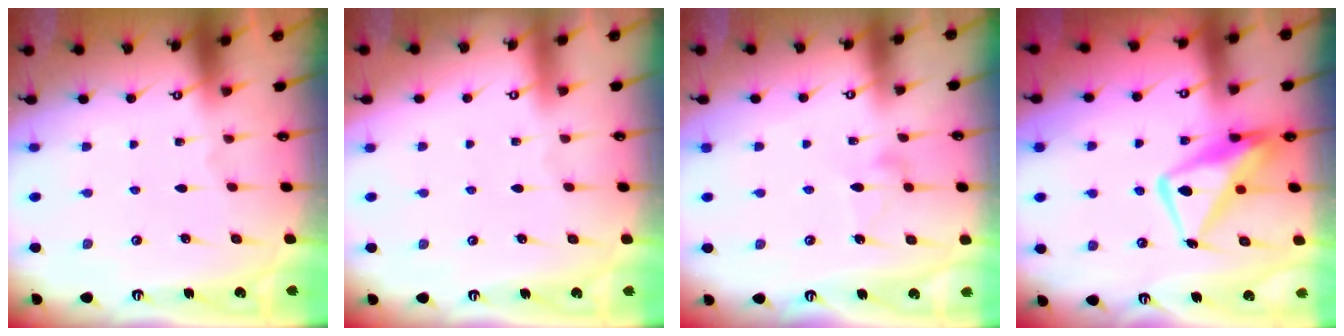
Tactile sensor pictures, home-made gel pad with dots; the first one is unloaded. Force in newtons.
{"total": 3.9, "press": 3.9, "slide": 0.1}
{"total": 5.8, "press": 5.8, "slide": 0.4}
{"total": 12.9, "press": 12.8, "slide": 1.4}